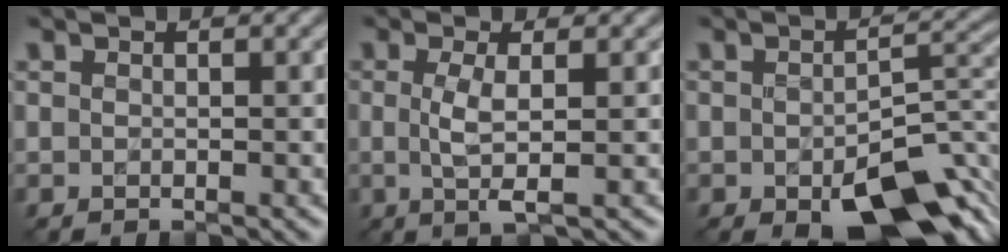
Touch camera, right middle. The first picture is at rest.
{"total": 2.9, "force": [0.0, 0.5, 2.8], "torque": [-0.058, -0.003, 0.000]}
{"total": 9.2, "force": [-4.0, 4.0, 7.2], "torque": [-0.110, -0.016, -0.052]}